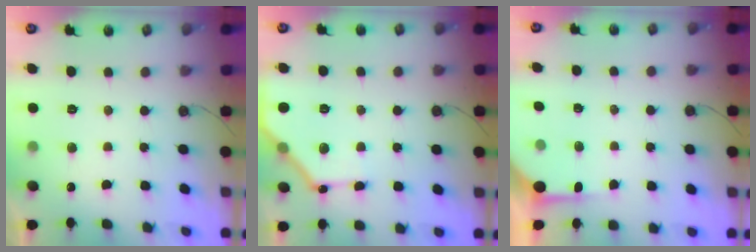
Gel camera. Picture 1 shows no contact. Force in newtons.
{"total": 12.8, "press": 12.8, "slide": 0.2}
{"total": 3.8, "press": 3.8, "slide": 0.4}